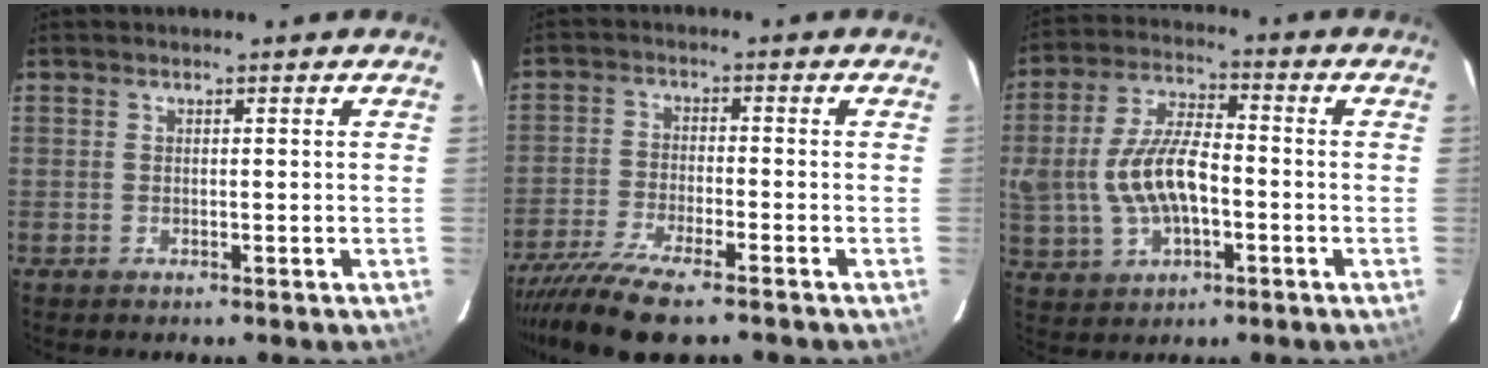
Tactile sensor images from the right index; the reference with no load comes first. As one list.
[{"total": 10.9, "force": [-8.7, 1.9, 6.4], "torque": [-0.151, -0.035, -0.164]}, {"total": 12.6, "force": [-1.9, 6.3, 10.8], "torque": [-0.221, 0.005, -0.026]}]